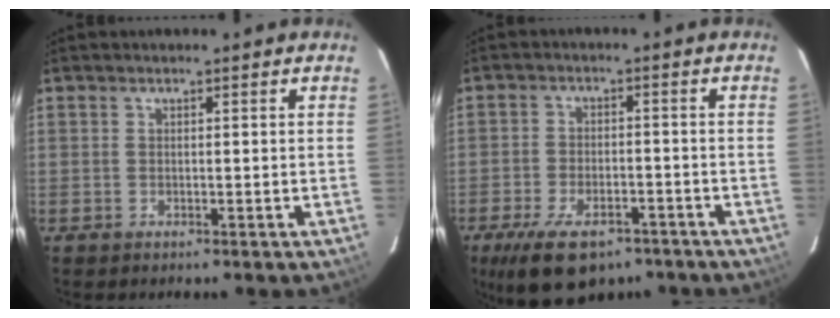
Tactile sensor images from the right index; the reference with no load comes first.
{"total": 13.6, "force": [-9.0, 6.6, 7.7], "torque": [-0.170, -0.019, -0.140]}